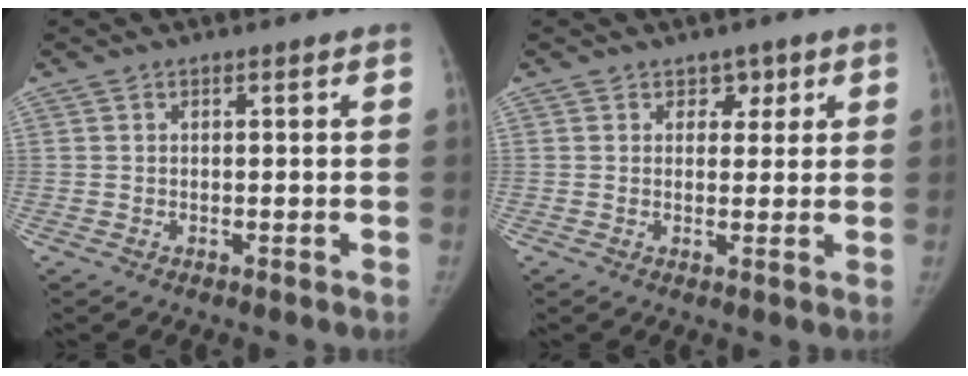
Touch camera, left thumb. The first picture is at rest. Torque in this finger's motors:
{"motor_torque": [-0.35, -0.19, -0.26, 0.30, 0.02]}